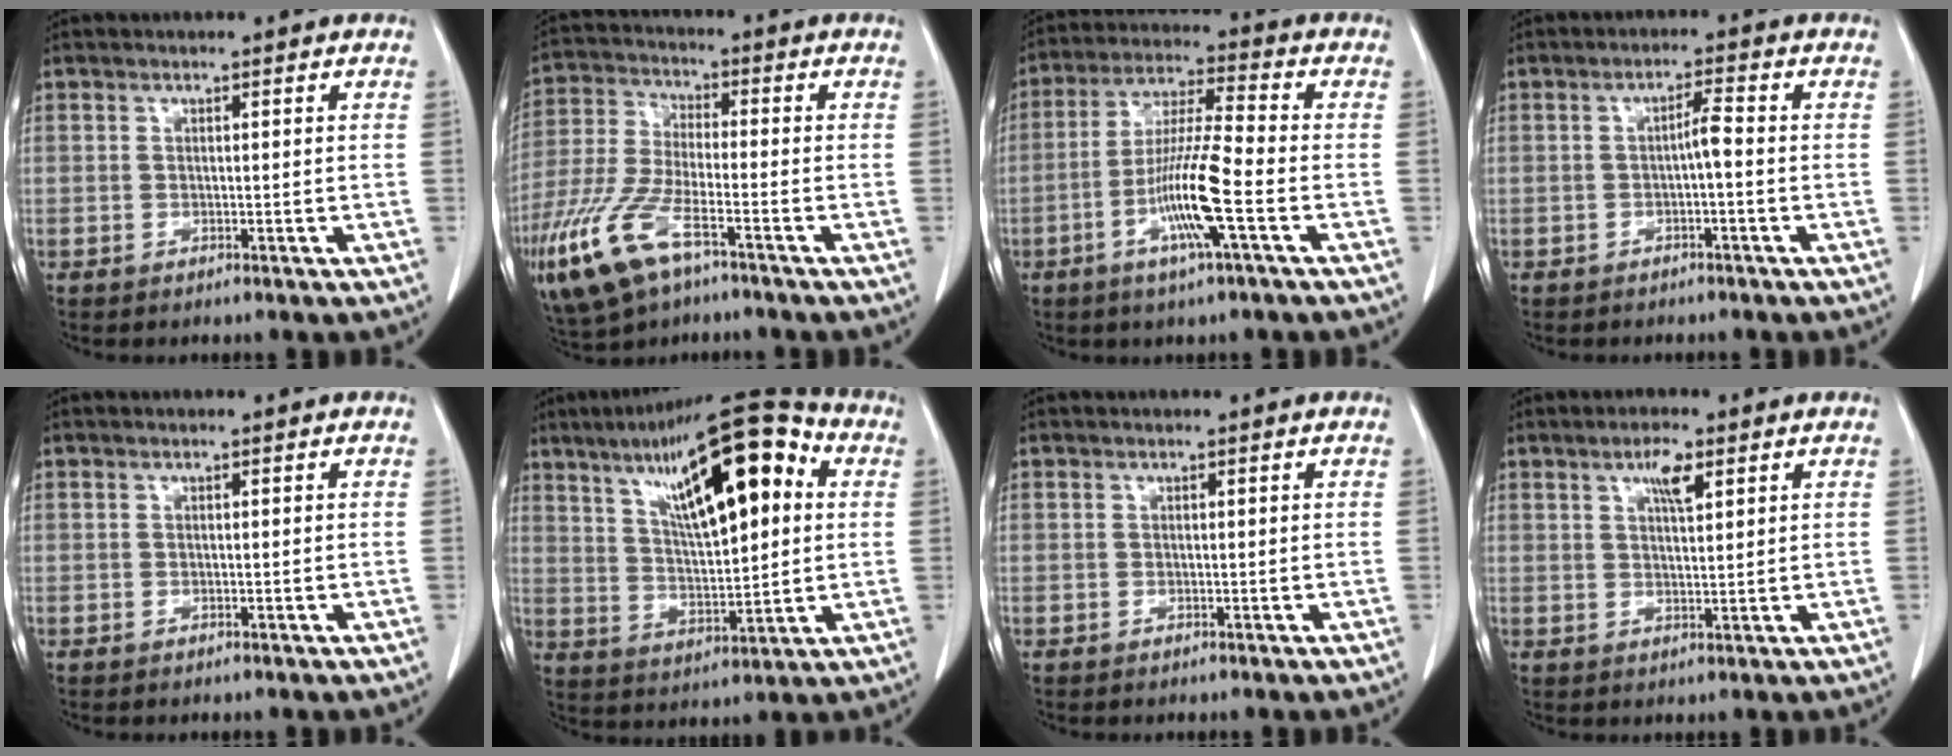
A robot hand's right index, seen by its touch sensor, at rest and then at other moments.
{"total": 13.9, "force": [-7.7, 4.7, 10.6], "torque": [-0.244, -0.020, -0.142]}
{"total": 11.2, "force": [-3.8, -0.1, 10.5], "torque": [-0.206, -0.005, -0.075]}
{"total": 2.4, "force": [-0.6, 0.1, 2.3], "torque": [-0.036, 0.006, -0.010]}
{"total": 0.0}
{"total": 20.2, "force": [7.6, 5.2, 18.0], "torque": [-0.291, 0.037, 0.124]}
{"total": 0.0}
{"total": 3.8, "force": [2.0, 0.8, 3.1], "torque": [-0.058, 0.002, 0.036]}